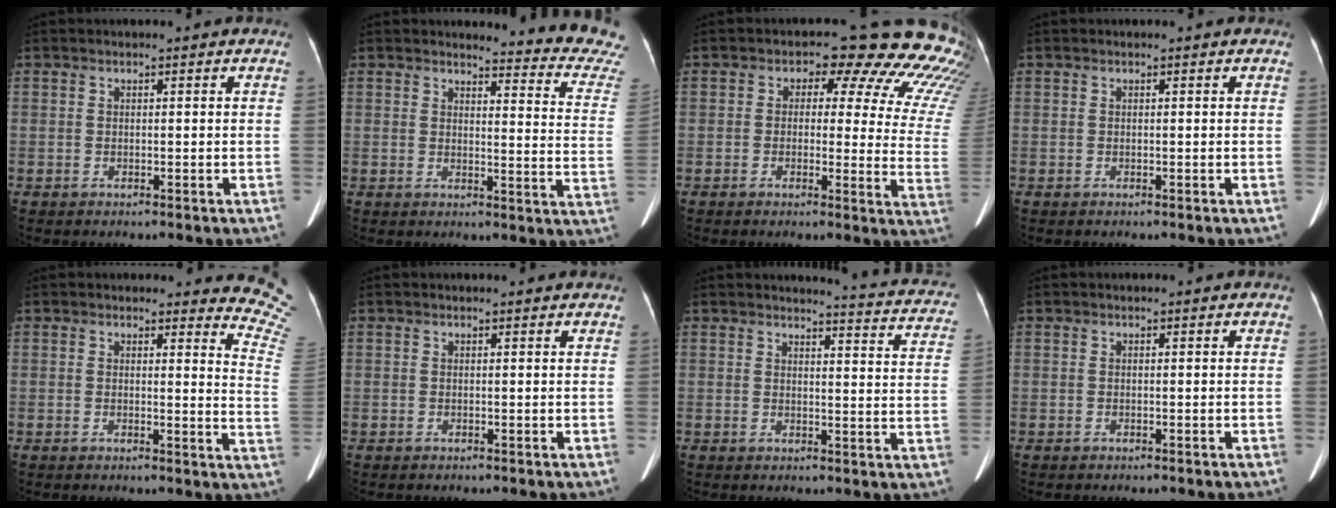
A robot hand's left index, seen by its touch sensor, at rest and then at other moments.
{"total": 14.6, "force": [14.5, -1.0, 1.3], "torque": [0.001, -0.143, 0.130]}
{"total": 17.5, "force": [12.9, 6.9, 9.5], "torque": [-0.092, -0.027, 0.112]}
{"total": 0.0}
{"total": 9.8, "force": [9.8, 0.4, 0.4], "torque": [0.026, -0.124, 0.060]}
{"total": 1.7, "force": [1.6, 0.2, 0.4], "torque": [-0.013, 0.007, 0.015]}
{"total": 12.9, "force": [12.3, 1.1, 3.5], "torque": [-0.023, -0.065, 0.106]}
{"total": 0.0}